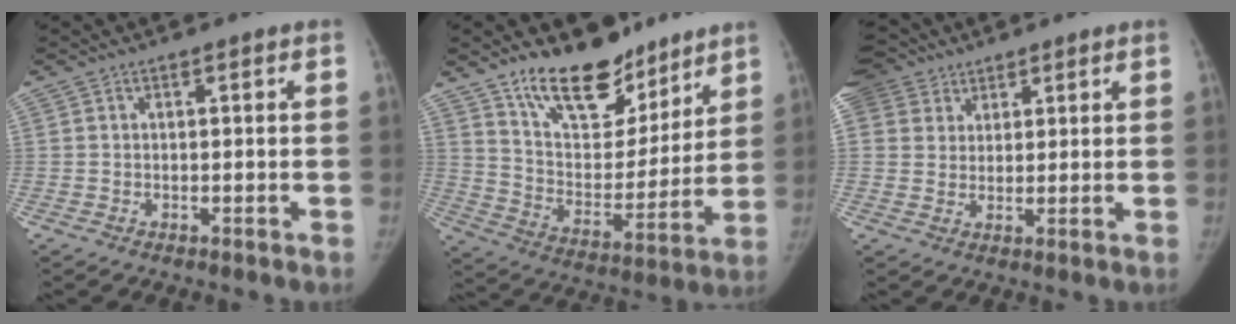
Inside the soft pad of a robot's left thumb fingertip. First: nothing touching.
{"total": 18.5, "force": [13.6, 9.1, 8.6], "torque": [-0.083, -0.091, 0.228]}
{"total": 12.5, "force": [6.8, 9.8, 3.8], "torque": [-0.078, 0.014, 0.128]}